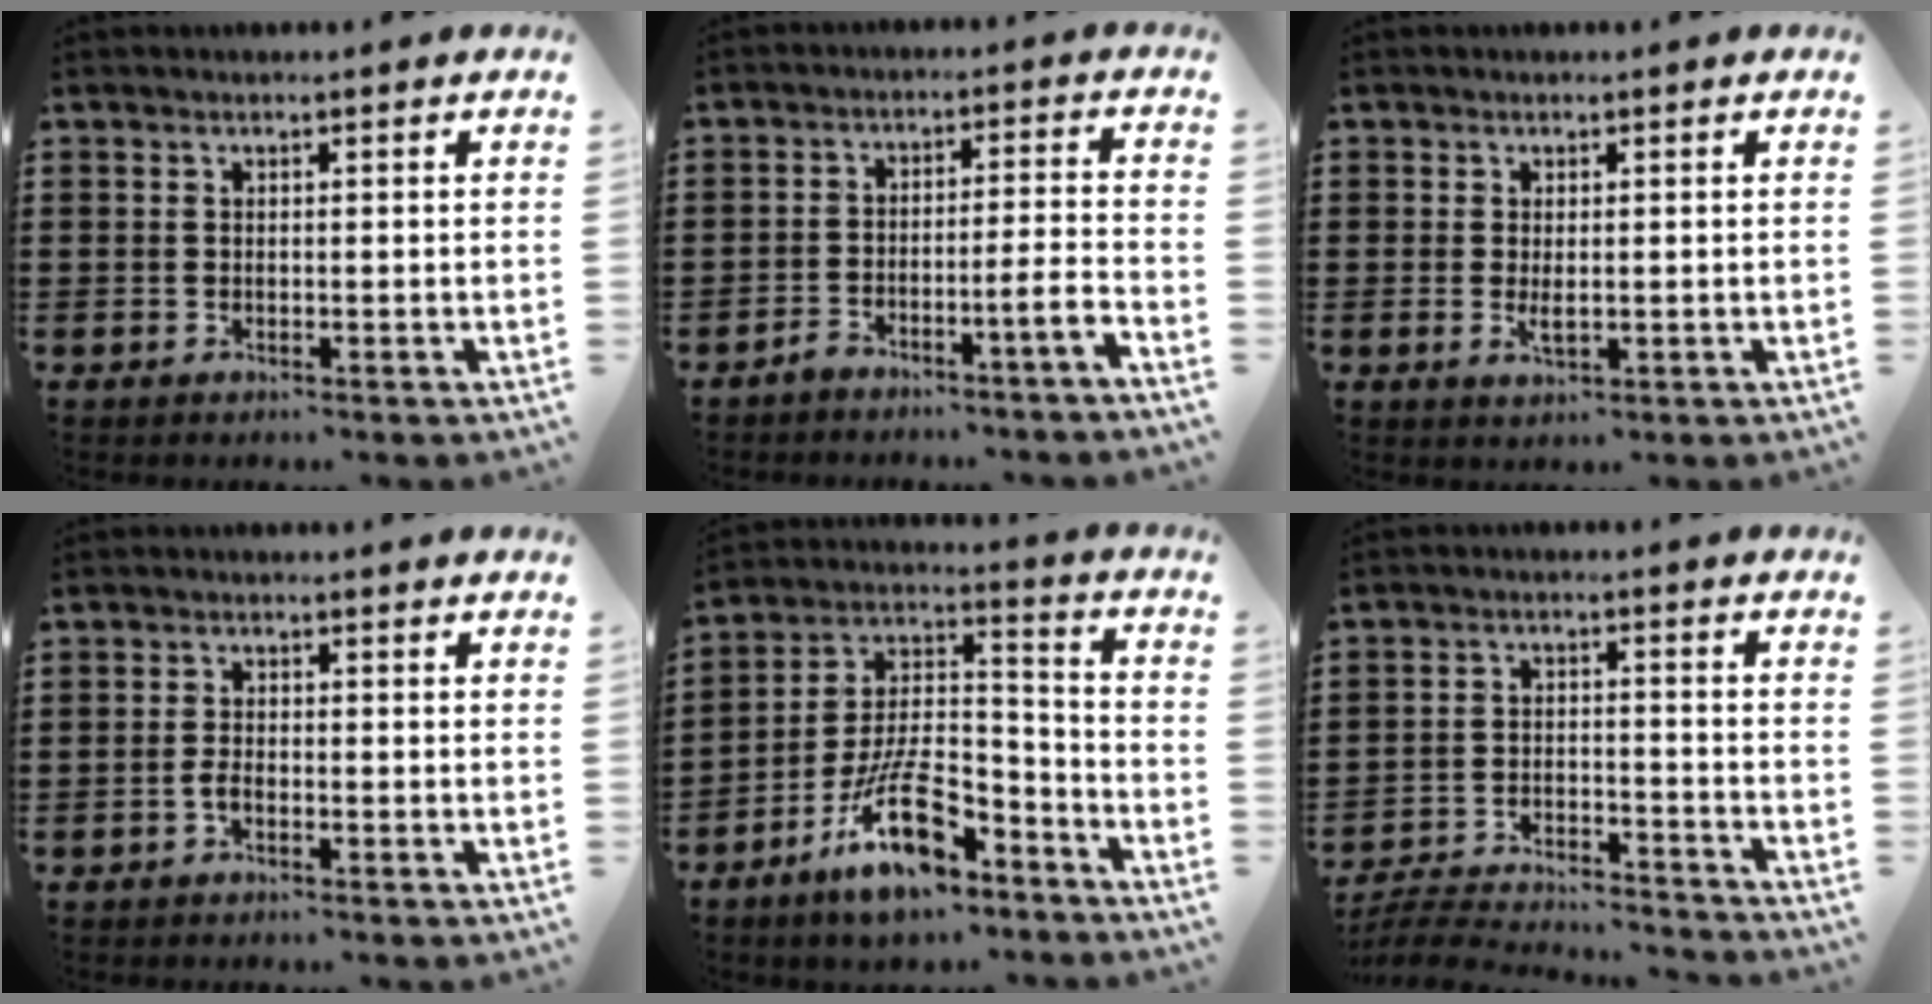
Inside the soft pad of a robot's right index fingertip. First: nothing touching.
{"total": 4.3, "force": [-3.6, -0.5, 2.4], "torque": [-0.042, -0.002, -0.069]}
{"total": 2.1, "force": [0.1, 0.8, 1.9], "torque": [-0.036, 0.000, 0.002]}
{"total": 1.7, "force": [-0.9, 0.7, 1.3], "torque": [-0.033, -0.003, -0.020]}
{"total": 15.2, "force": [-9.6, 5.7, 10.3], "torque": [-0.202, 0.035, -0.173]}
{"total": 5.2, "force": [-5.1, 0.3, 0.8], "torque": [-0.025, 0.001, -0.106]}